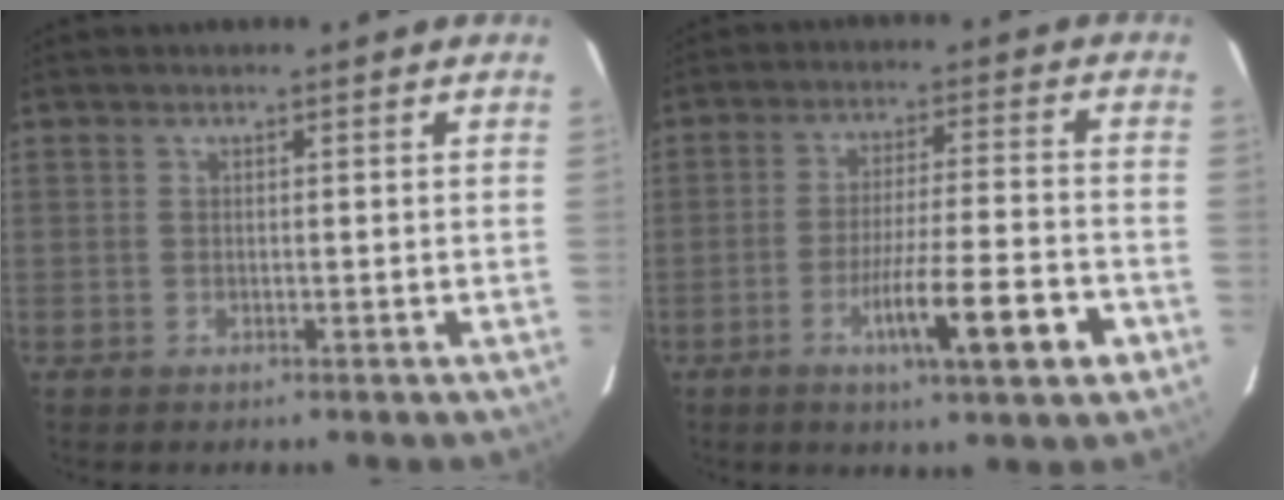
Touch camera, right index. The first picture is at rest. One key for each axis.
{"total": 11.1, "fx": -5.0, "fy": 0.4, "fz": 9.9, "tx": -0.160, "ty": -0.008, "tz": -0.076}